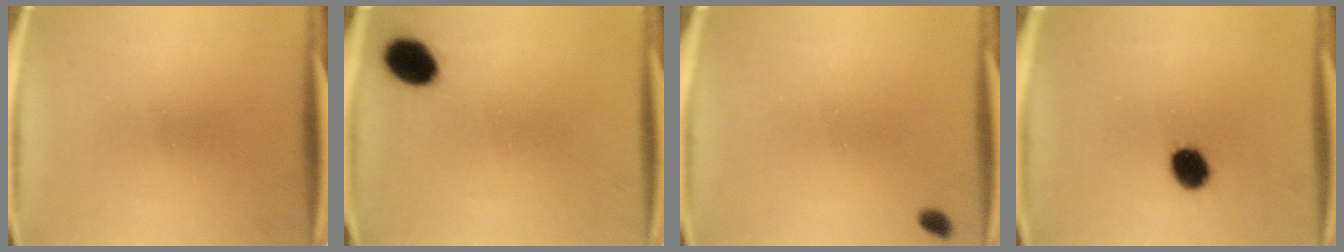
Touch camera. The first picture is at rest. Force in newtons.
{"total": 7.2}
{"total": 1.2}
{"total": 7.1}